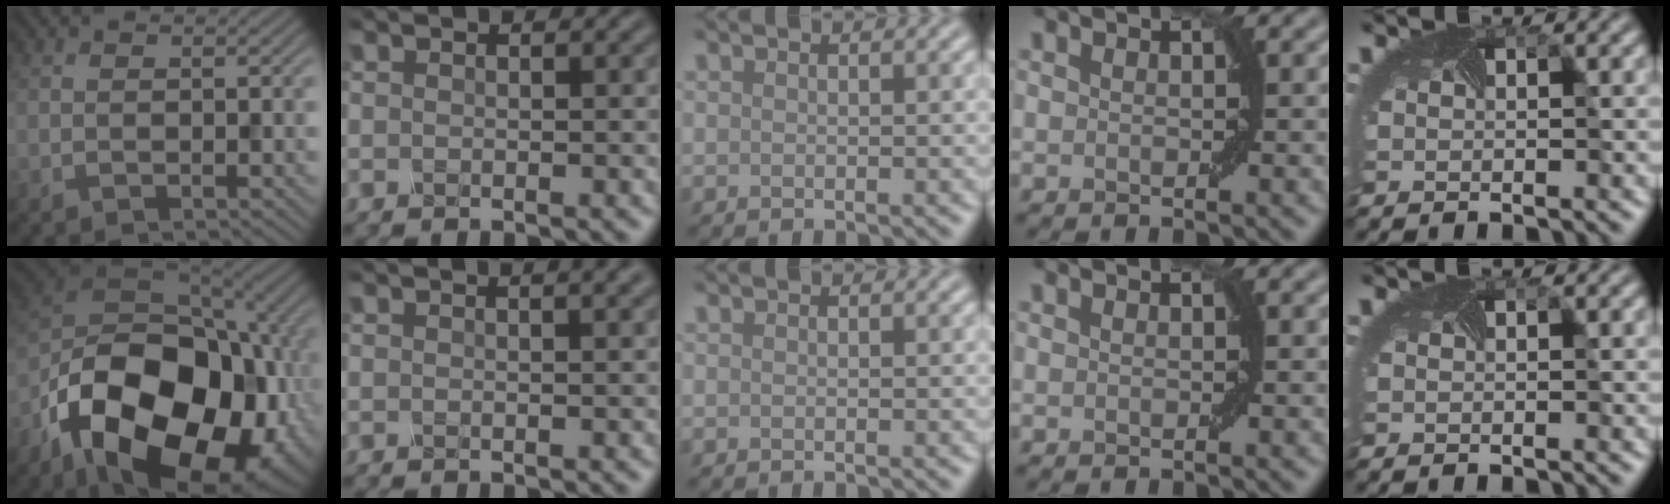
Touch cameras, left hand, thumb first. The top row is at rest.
{"thumb": {"total": 22.1, "force": [-8.7, 14.5, 14.3], "torque": [-0.298, -0.054, -0.118]}, "index": {"total": 2.6, "force": [1.5, 0.9, 1.9], "torque": [-0.008, 0.007, 0.005]}}